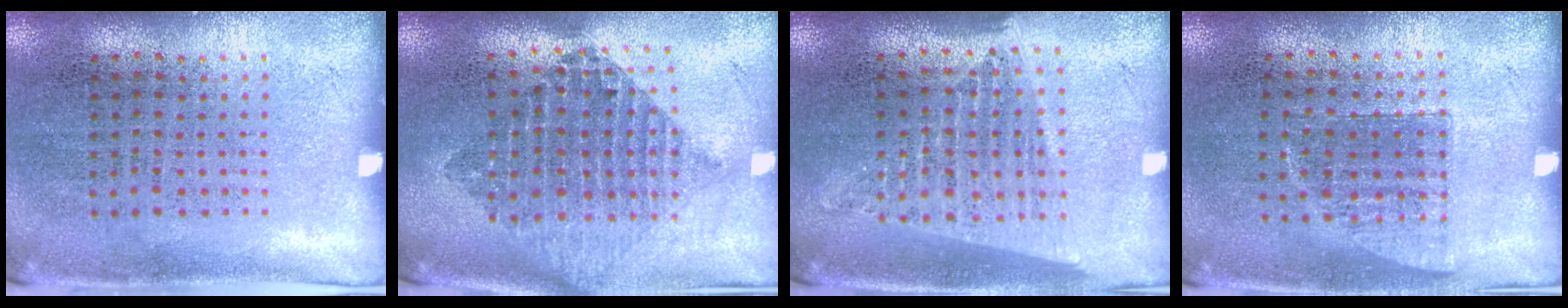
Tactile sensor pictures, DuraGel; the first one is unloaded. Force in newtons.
{"total": 2.2, "press": 1.7, "slide": 1.3}
{"total": 1.8, "press": 1.6, "slide": 0.8}
{"total": 0.7, "press": 0.7, "slide": 0.2}